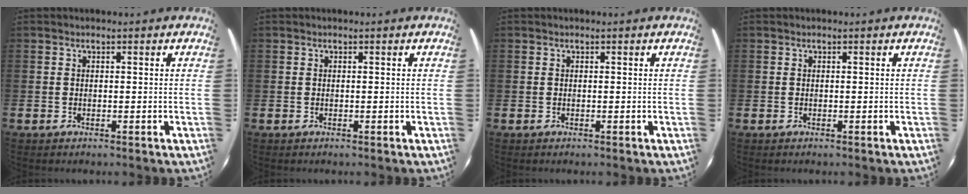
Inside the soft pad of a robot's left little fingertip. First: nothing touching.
{"total": 0.0}
{"total": 0.0}
{"total": 0.0}